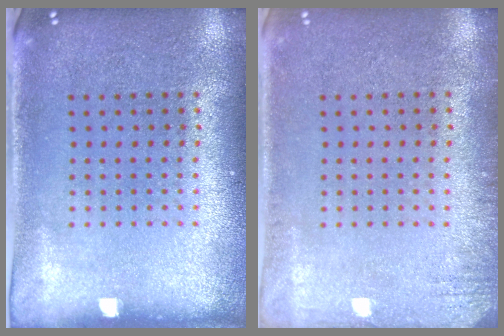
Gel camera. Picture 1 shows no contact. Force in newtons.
{"total": 1.5, "press": 1.5, "slide": 0.2}